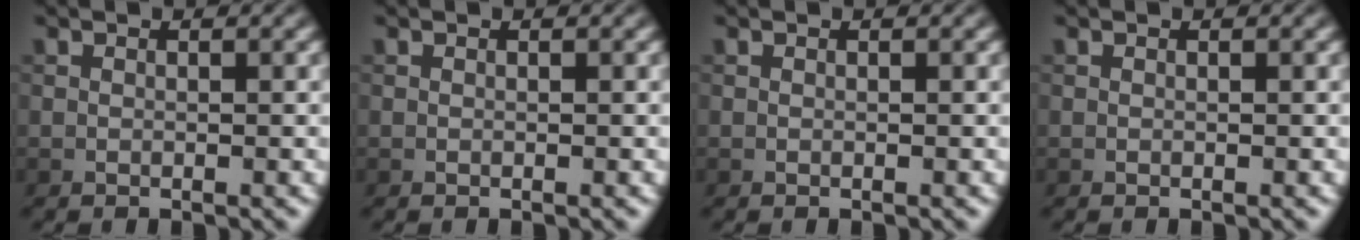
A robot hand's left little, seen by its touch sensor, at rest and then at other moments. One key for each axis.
{"total": 0.0}
{"total": 0.0}
{"total": 0.0}